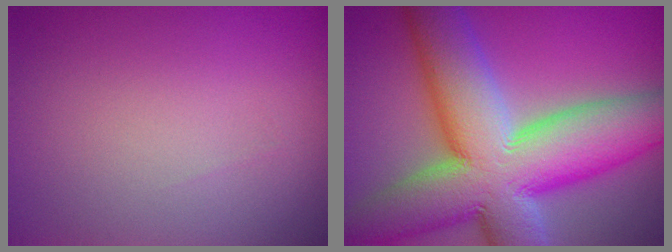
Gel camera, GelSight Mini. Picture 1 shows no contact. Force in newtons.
{"total": 16.2, "press": 16.1, "slide": 1.4}